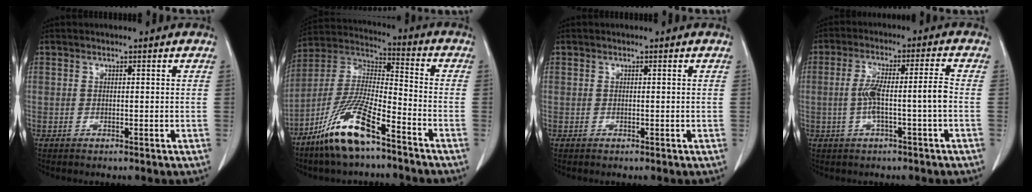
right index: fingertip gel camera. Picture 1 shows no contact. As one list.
[{"total": 13.9, "force": [-9.1, 2.3, 10.3], "torque": [-0.219, -0.014, -0.175]}, {"total": 0.0}, {"total": 5.3, "force": [-0.8, 0.7, 5.2], "torque": [-0.104, 0.011, -0.010]}]